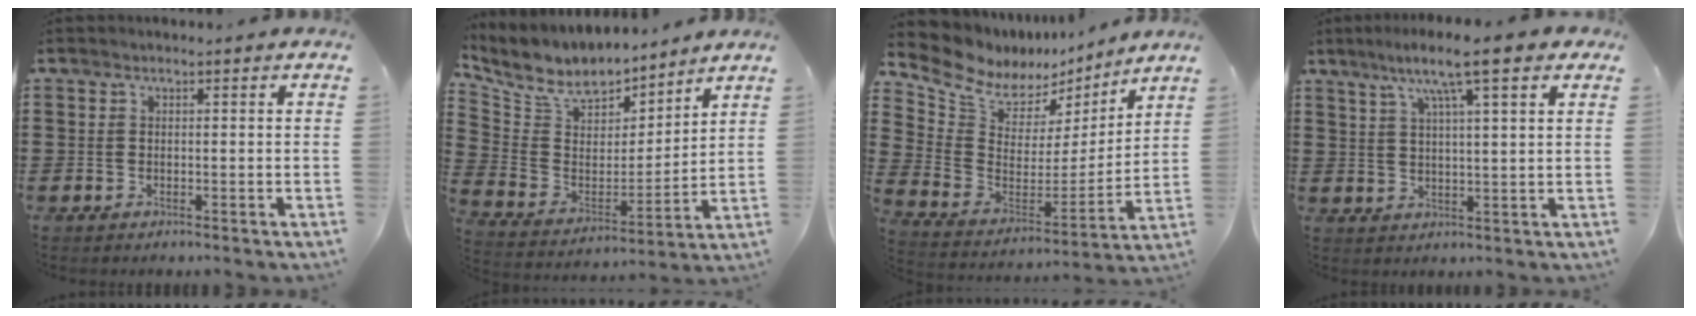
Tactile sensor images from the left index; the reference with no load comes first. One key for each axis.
{"total": 8.0, "fx": 6.8, "fy": 3.7, "fz": 2.1, "tx": -0.085, "ty": -0.040, "tz": 0.122}
{"total": 8.1, "fx": 6.6, "fy": 4.4, "fz": 1.8, "tx": -0.084, "ty": -0.046, "tz": 0.117}
{"total": 8.6, "fx": 5.4, "fy": 1.0, "fz": 6.6, "tx": -0.137, "ty": -0.004, "tz": 0.088}